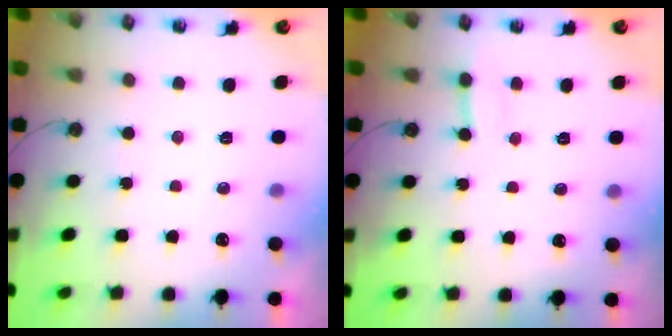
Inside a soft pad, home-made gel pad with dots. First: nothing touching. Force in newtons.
{"total": 4.1, "press": 4.0, "slide": 0.4}